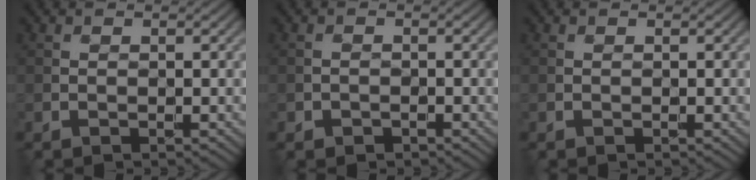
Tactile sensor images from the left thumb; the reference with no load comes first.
{"total": 1.1, "force": [-0.7, 0.8, 0.1], "torque": [-0.001, -0.001, -0.014]}
{"total": 0.0}